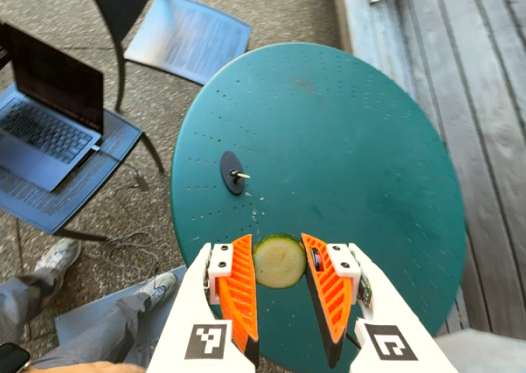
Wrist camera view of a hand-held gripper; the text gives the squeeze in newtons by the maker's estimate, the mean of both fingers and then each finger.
{"total": 11.8, "left": 12.0, "right": 11.6}